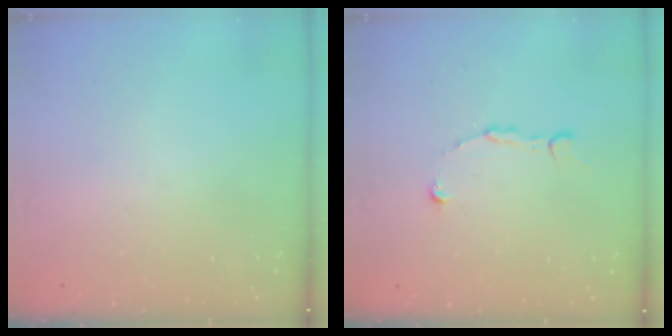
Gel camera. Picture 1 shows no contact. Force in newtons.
{"total": 2.8, "press": 2.8, "slide": 0.2}